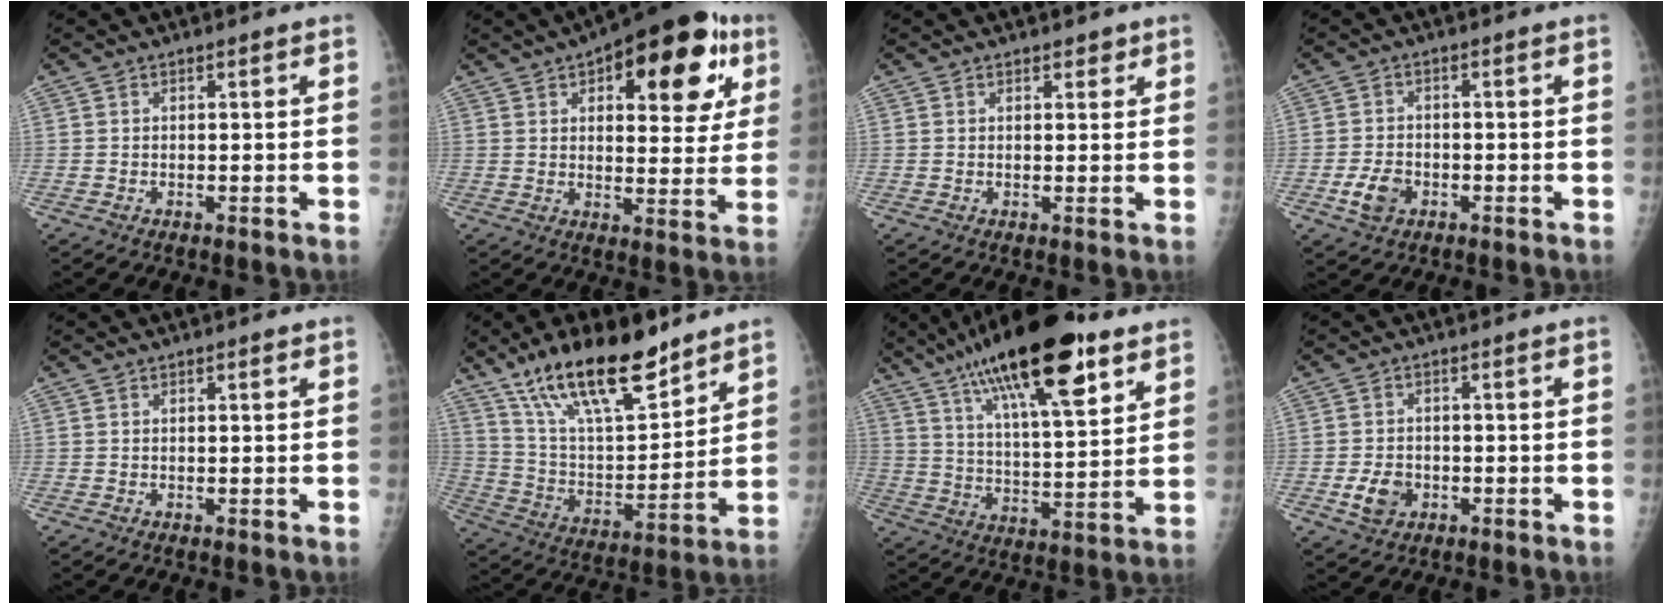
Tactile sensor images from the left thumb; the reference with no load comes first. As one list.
[{"total": 21.1, "force": [8.9, 9.6, 16.5], "torque": [-0.178, -0.005, 0.118]}, {"total": 1.8, "force": [1.3, 1.0, 0.6], "torque": [0.008, -0.006, 0.013]}, {"total": 4.6, "force": [-1.7, 3.2, 2.8], "torque": [-0.049, 0.005, -0.031]}, {"total": 0.7, "force": [0.4, 0.3, 0.5], "torque": [-0.005, -0.001, 0.006]}, {"total": 21.9, "force": [15.3, 7.5, 13.7], "torque": [-0.203, -0.068, 0.275]}, {"total": 24.8, "force": [14.3, 7.7, 18.7], "torque": [-0.300, -0.032, 0.237]}, {"total": 4.6, "force": [-1.3, 3.5, 2.7], "torque": [-0.042, 0.003, -0.021]}]